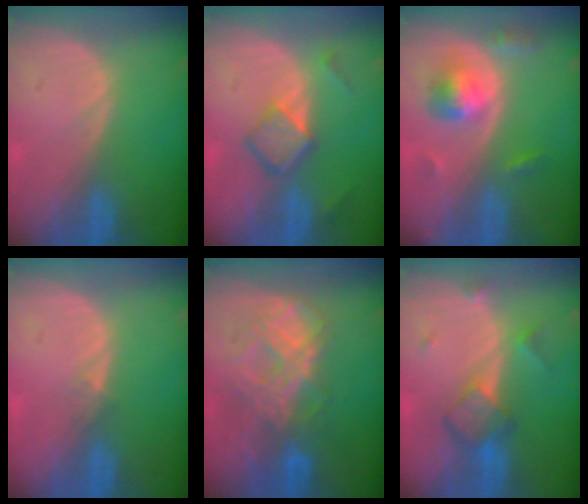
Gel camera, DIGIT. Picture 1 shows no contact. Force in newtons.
{"total": 5.1, "press": 4.7, "slide": 2.2}
{"total": 5.6, "press": 5.2, "slide": 2.0}
{"total": 0.9, "press": 0.7, "slide": 0.6}
{"total": 8.3, "press": 7.4, "slide": 3.7}
{"total": 5.9, "press": 5.2, "slide": 2.9}